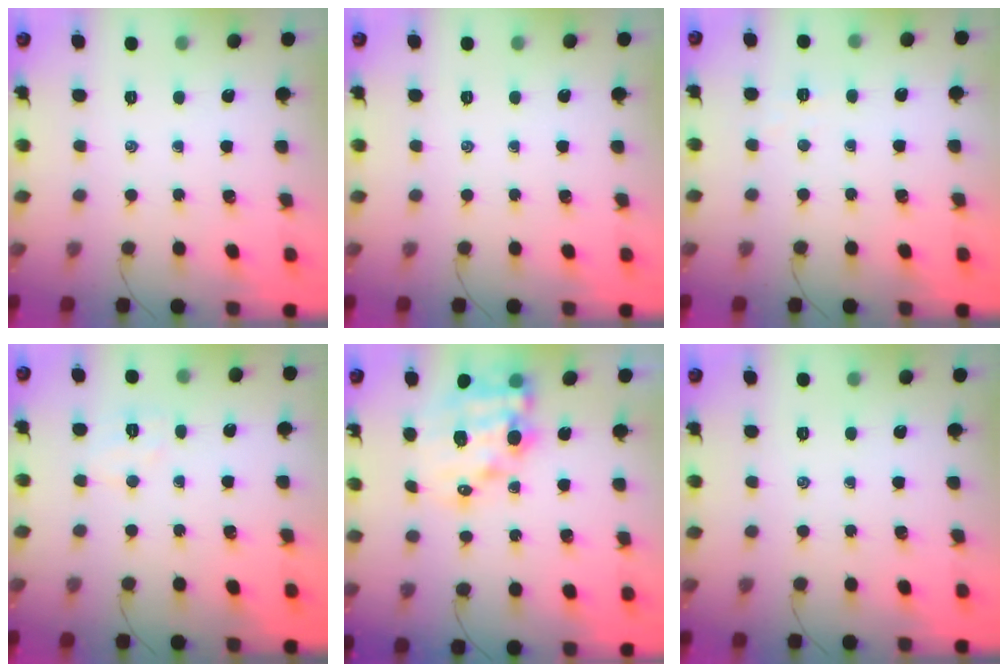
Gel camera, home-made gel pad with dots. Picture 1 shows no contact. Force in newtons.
{"total": 0.0}
{"total": 2.6, "press": 2.4, "slide": 0.8}
{"total": 4.8, "press": 4.7, "slide": 1.0}
{"total": 14.0, "press": 13.6, "slide": 3.5}
{"total": 0.0}